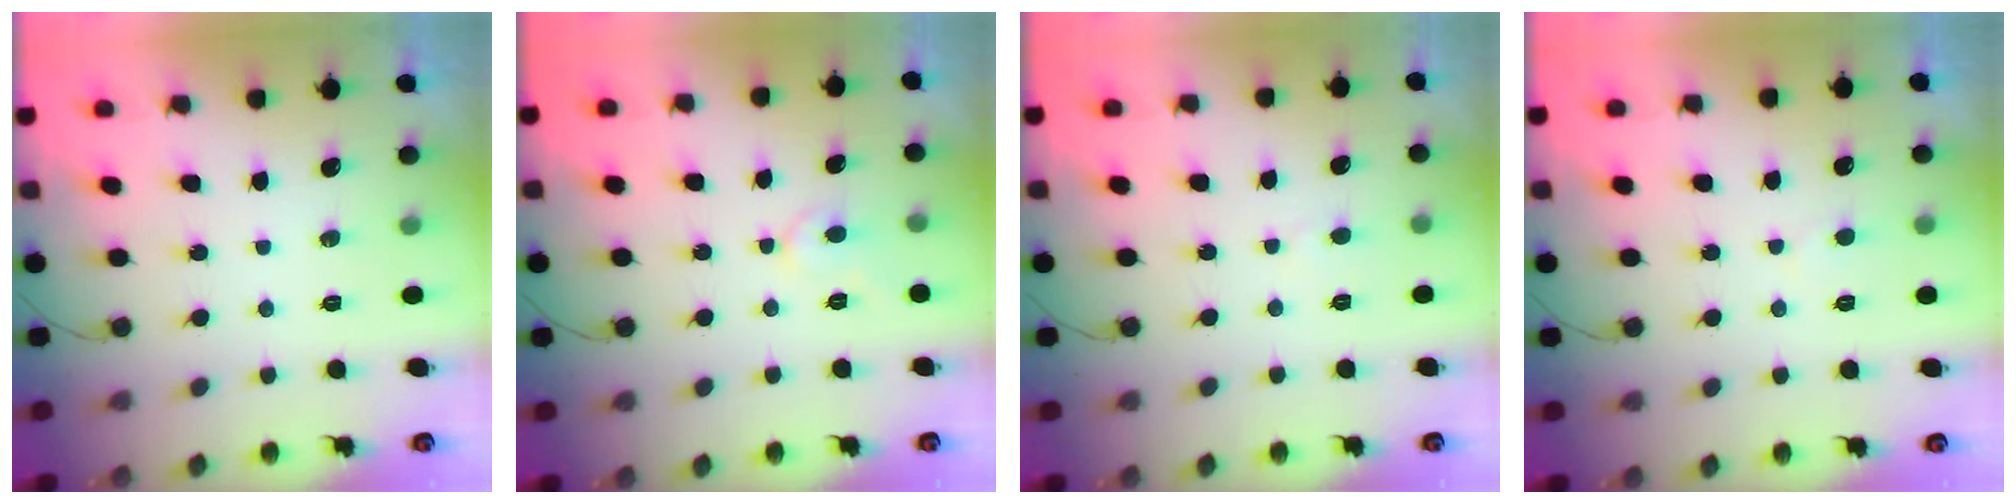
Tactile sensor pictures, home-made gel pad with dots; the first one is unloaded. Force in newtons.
{"total": 4.6, "press": 4.6, "slide": 0.4}
{"total": 2.0, "press": 2.0, "slide": 0.2}
{"total": 2.3, "press": 2.3, "slide": 0.3}